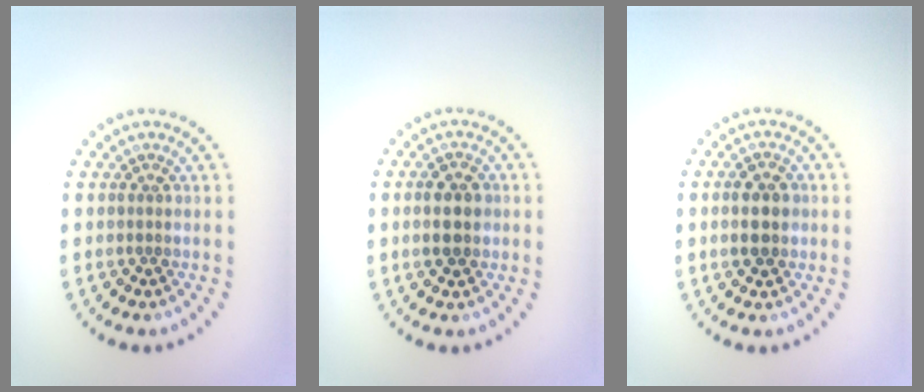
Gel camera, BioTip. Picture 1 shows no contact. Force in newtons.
{"total": 2.5, "press": 2.5, "slide": 0.2}
{"total": 2.5, "press": 2.5, "slide": 0.2}